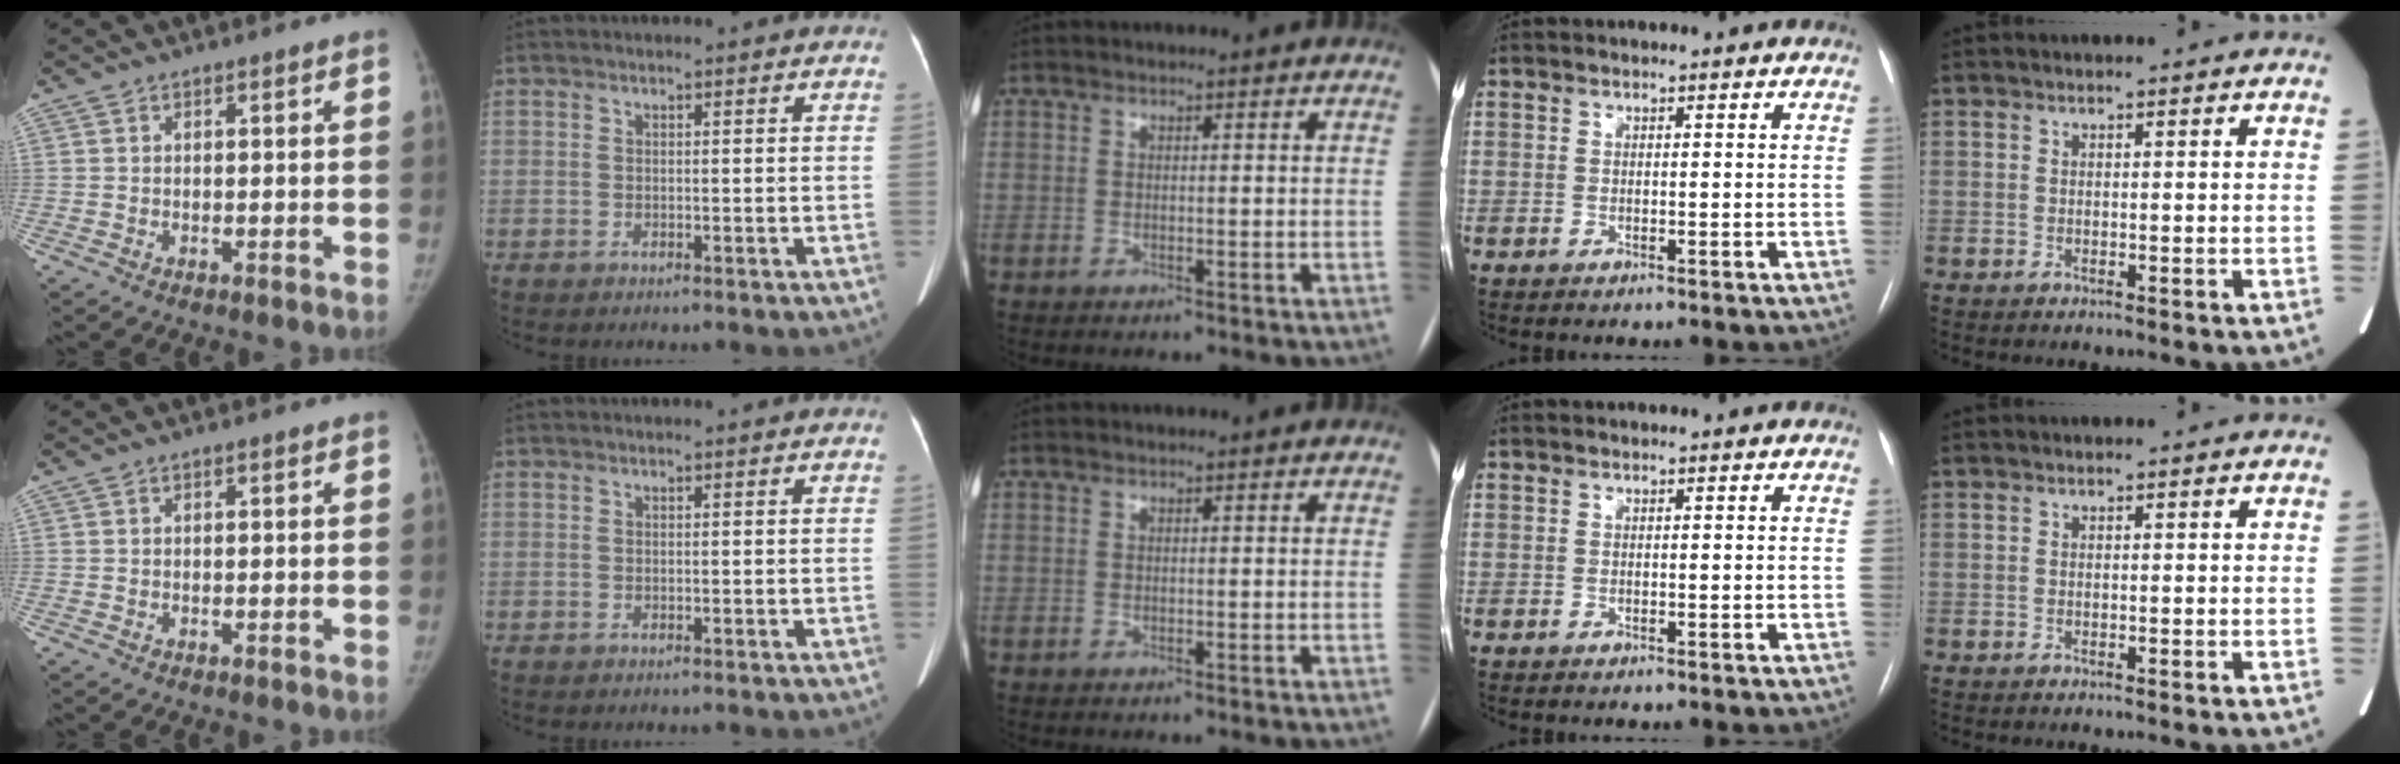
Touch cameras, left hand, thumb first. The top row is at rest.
{}